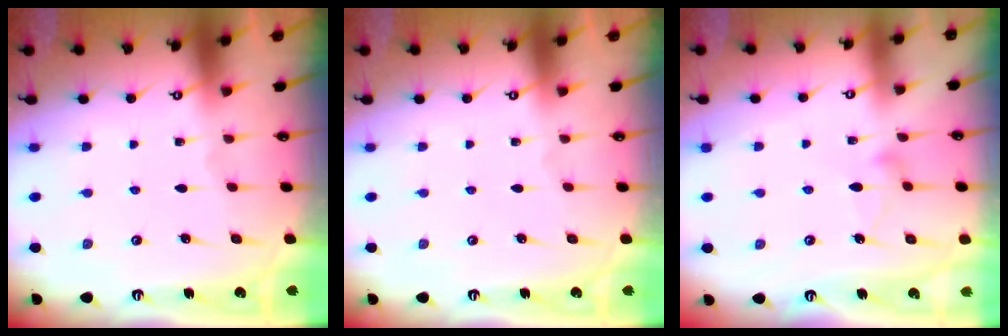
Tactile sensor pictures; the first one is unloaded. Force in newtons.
{"total": 0.0}
{"total": 8.7, "press": 8.7, "slide": 0.4}